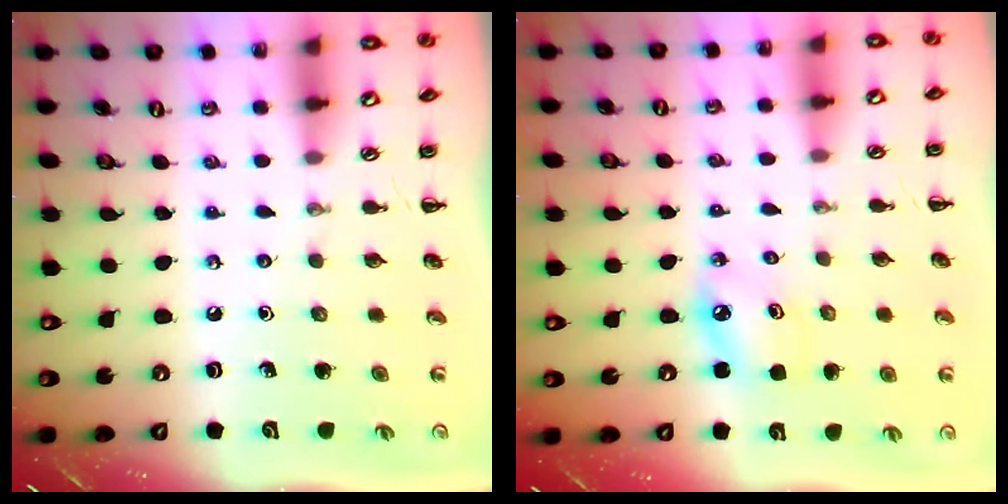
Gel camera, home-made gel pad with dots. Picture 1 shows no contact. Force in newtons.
{"total": 4.9, "press": 4.8, "slide": 1.1}